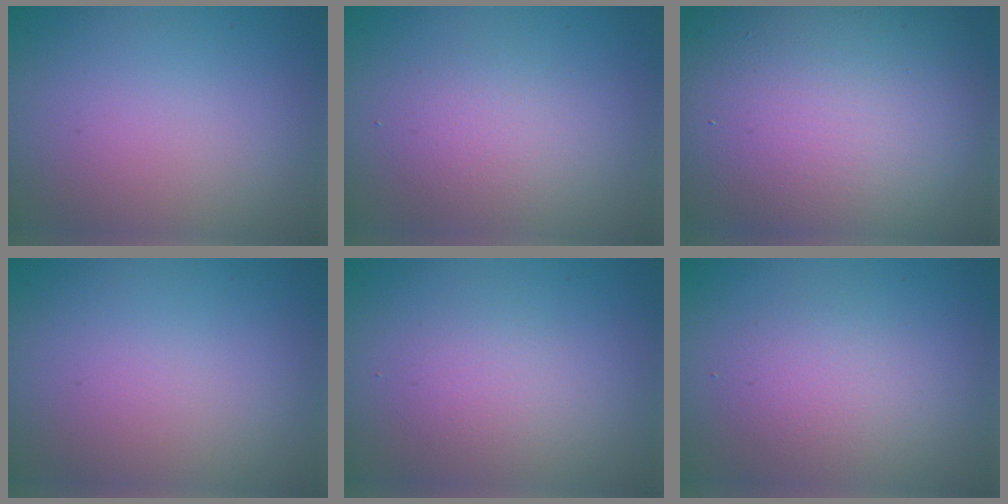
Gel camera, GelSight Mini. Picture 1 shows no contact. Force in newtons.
{"total": 2.2, "press": 2.2, "slide": 0.1}
{"total": 17.5, "press": 17.5, "slide": 0.9}
{"total": 0.0}
{"total": 1.4, "press": 1.4, "slide": 0.1}
{"total": 2.0, "press": 2.0, "slide": 0.1}